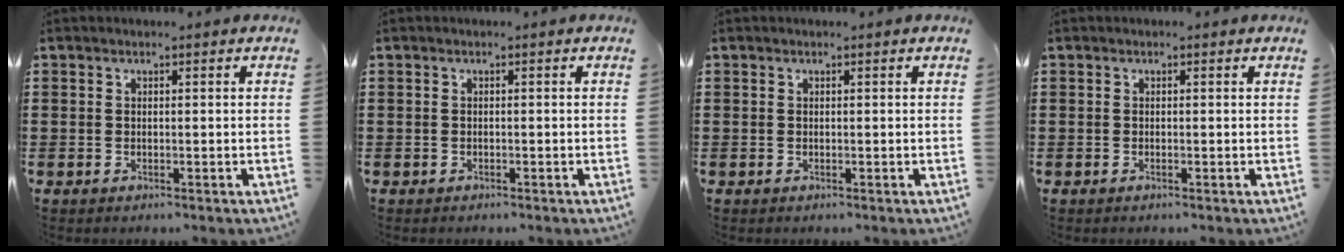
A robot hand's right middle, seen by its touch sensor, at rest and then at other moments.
{"total": 0.0}
{"total": 0.0}
{"total": 0.0}